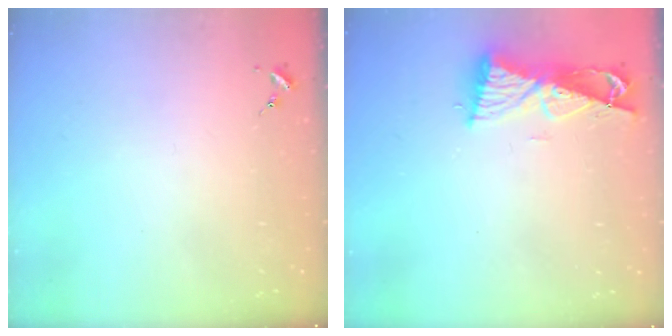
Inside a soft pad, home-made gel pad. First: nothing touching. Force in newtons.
{"total": 8.9, "press": 8.9, "slide": 1.1}